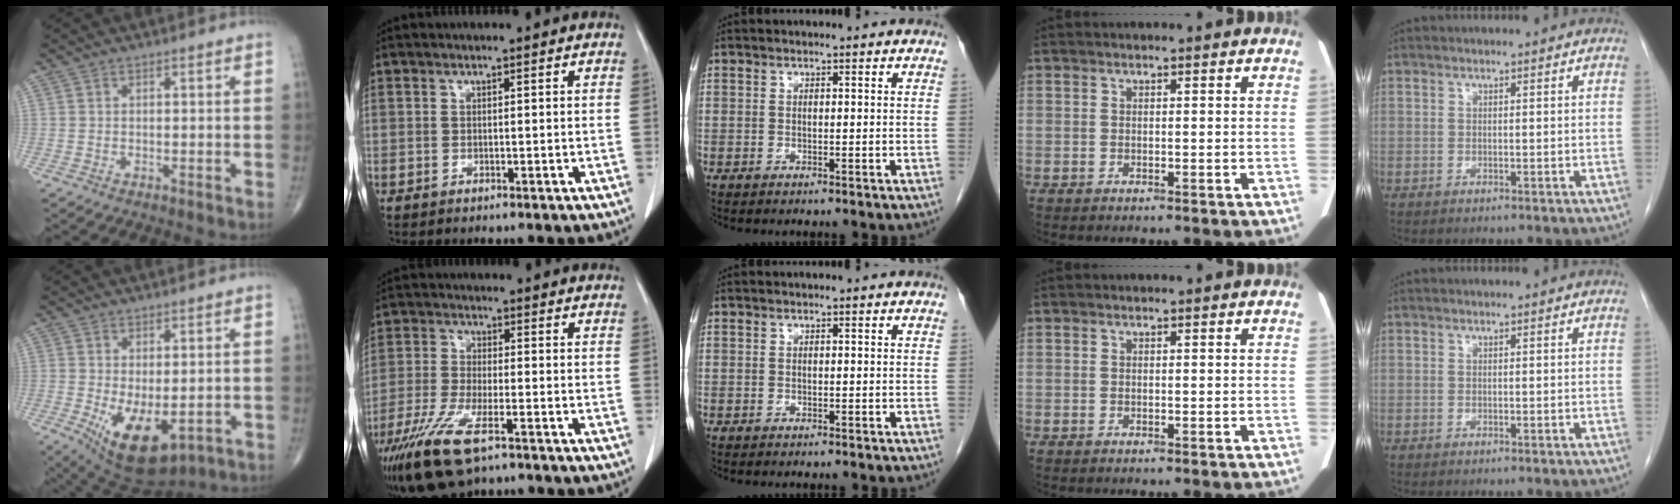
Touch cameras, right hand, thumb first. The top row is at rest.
{"thumb": {"total": 11.4, "force": [-3.2, 5.6, 9.3], "torque": [-0.146, -0.017, -0.031]}, "index": {"total": 11.3, "force": [-7.1, 2.7, 8.3], "torque": [-0.165, -0.026, -0.127]}}